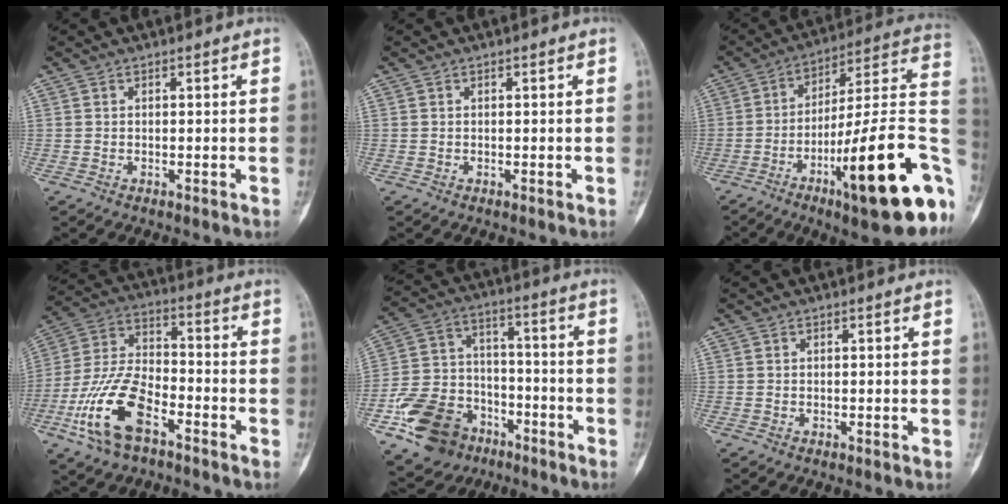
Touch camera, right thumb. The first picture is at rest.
{"total": 0.0}
{"total": 25.8, "force": [-9.5, 5.3, 23.4], "torque": [-0.285, 0.041, -0.139]}
{"total": 15.7, "force": [-7.4, 7.6, 11.5], "torque": [-0.232, 0.040, -0.146]}
{"total": 17.4, "force": [-9.0, 12.8, 7.7], "torque": [-0.124, 0.070, -0.151]}
{"total": 0.0}